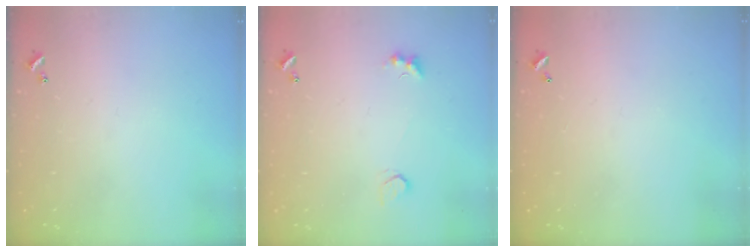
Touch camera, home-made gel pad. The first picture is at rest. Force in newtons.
{"total": 3.0, "press": 2.9, "slide": 0.8}
{"total": 2.9, "press": 2.9, "slide": 0.1}